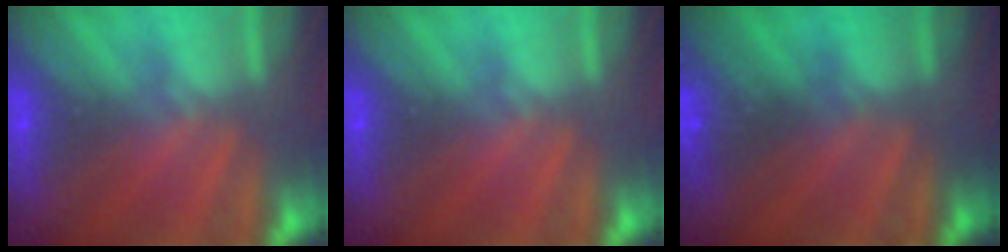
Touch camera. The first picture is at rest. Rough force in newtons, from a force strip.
{"total": 0.0}
{"total": 2.9}